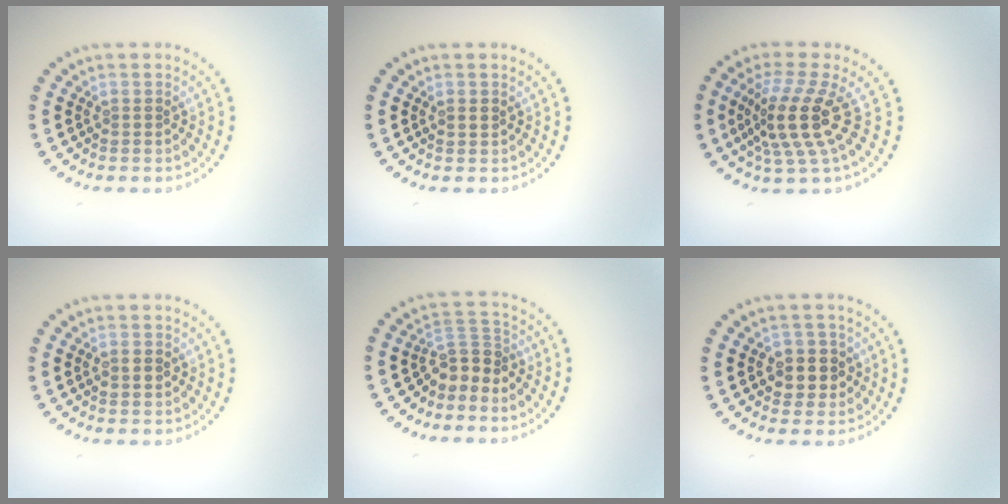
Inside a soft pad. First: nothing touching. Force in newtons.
{"total": 1.1, "press": 1.1, "slide": 0.1}
{"total": 4.6, "press": 3.4, "slide": 3.1}
{"total": 1.8, "press": 1.8, "slide": 0.3}
{"total": 2.8, "press": 2.2, "slide": 1.7}
{"total": 2.9, "press": 2.7, "slide": 0.9}